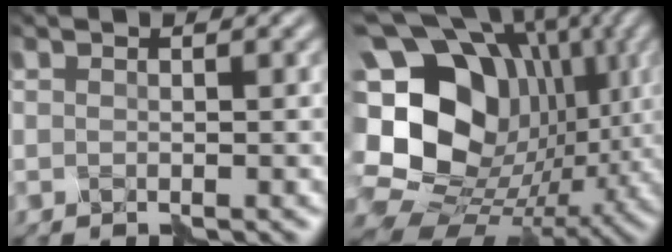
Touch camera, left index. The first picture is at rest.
{"total": 20.4, "force": [2.0, 16.4, 12.1], "torque": [-0.243, 0.015, 0.038]}